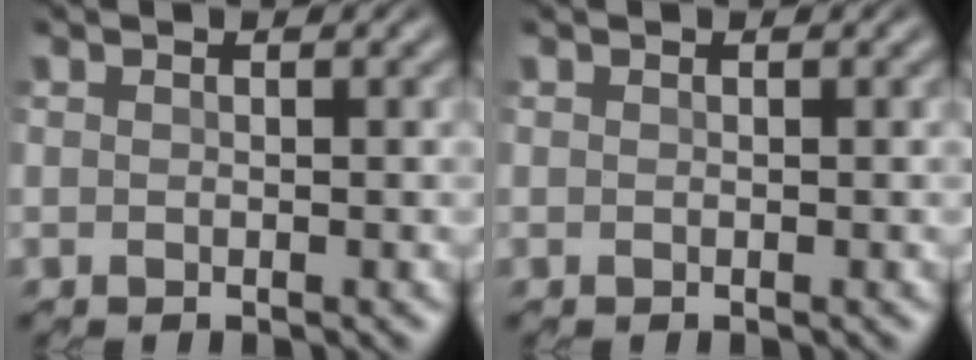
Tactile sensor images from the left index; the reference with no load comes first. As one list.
[{"total": 0.0}]